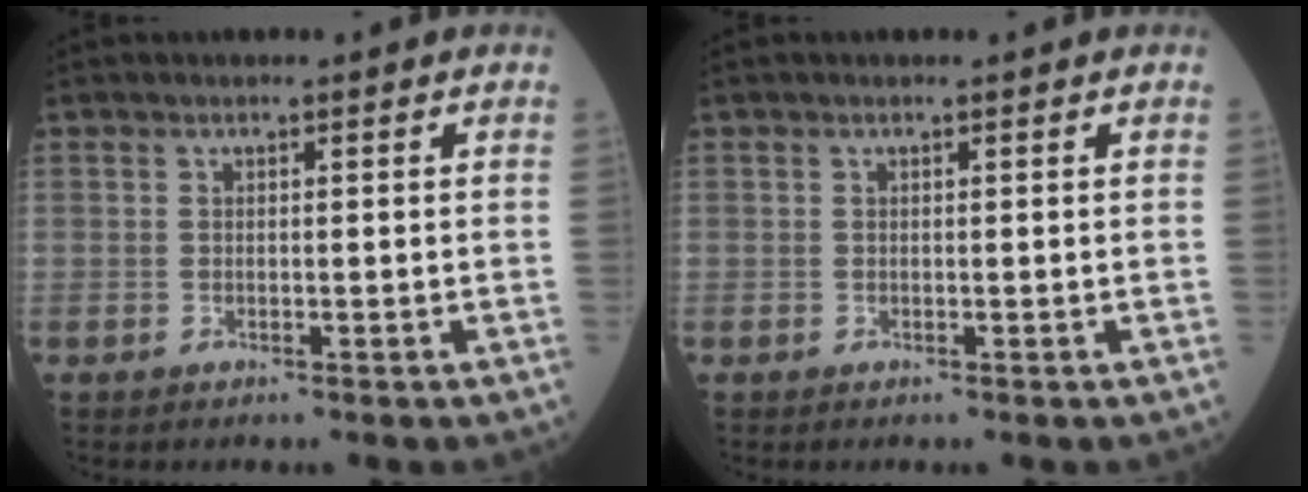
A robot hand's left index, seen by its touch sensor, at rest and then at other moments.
{"total": 0.7, "force": [-0.7, -0.1, -0.1], "torque": [0.001, -0.007, -0.010]}